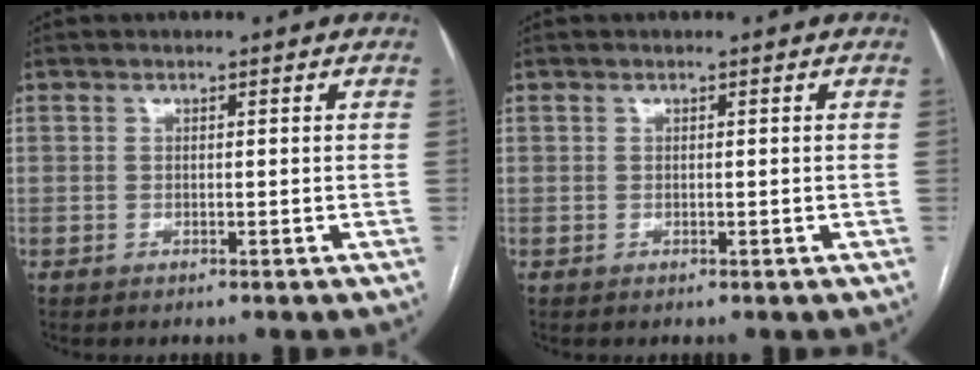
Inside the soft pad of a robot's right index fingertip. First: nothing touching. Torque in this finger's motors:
{"motor_torque": [-0.18, 0.11, -0.02, 0.00]}